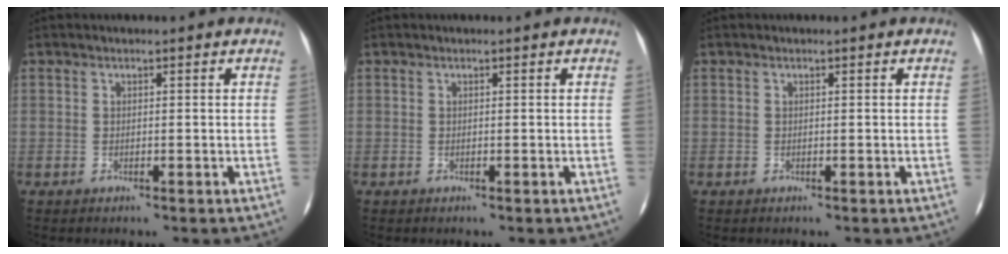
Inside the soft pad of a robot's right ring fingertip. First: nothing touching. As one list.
[{"total": 0.0}, {"total": 0.0}]